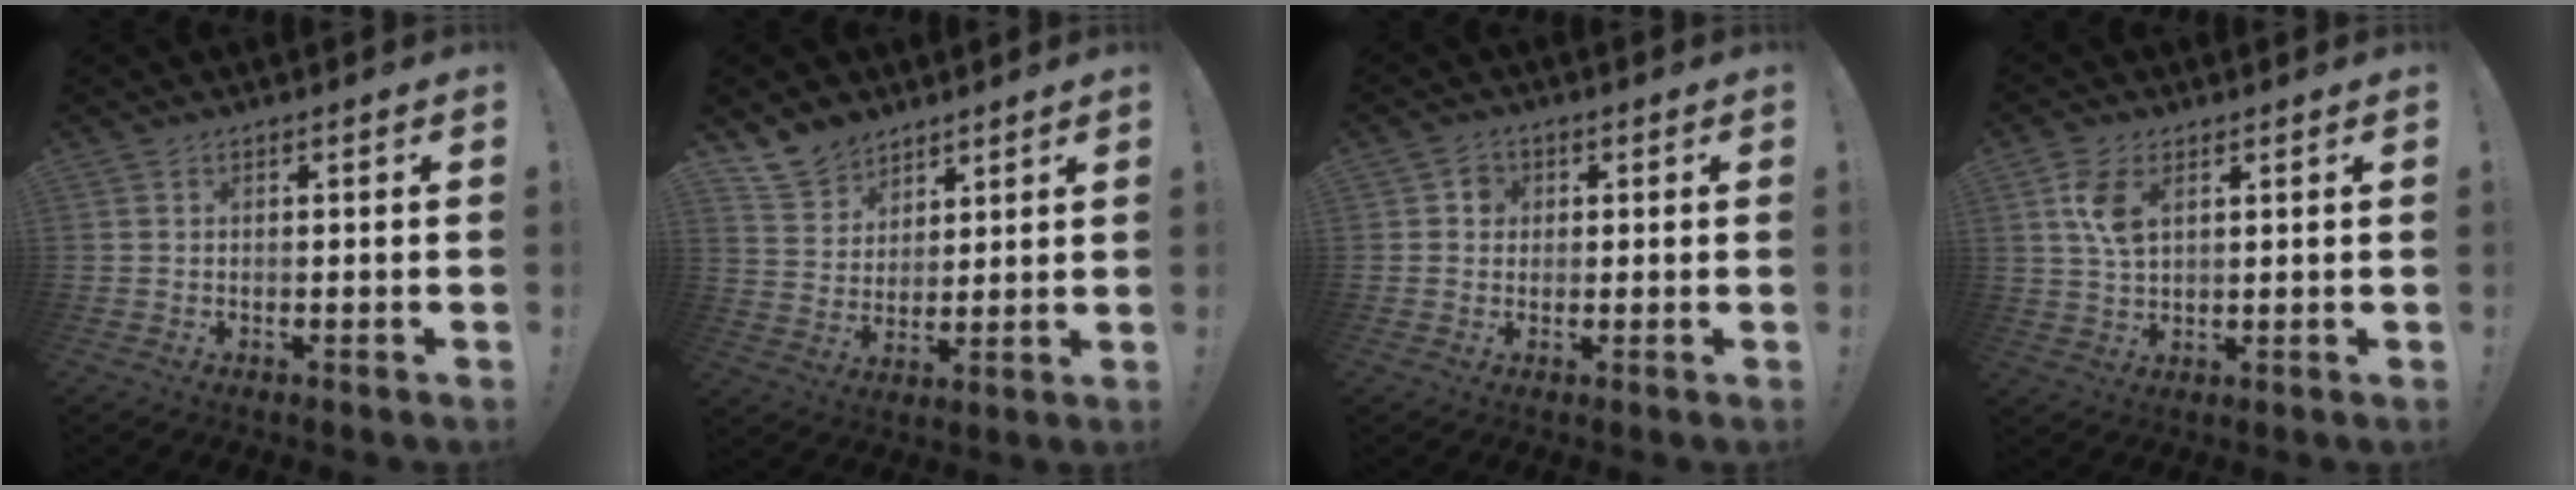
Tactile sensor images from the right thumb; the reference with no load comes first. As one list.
[{"total": 10.0, "force": [8.0, 5.9, 1.5], "torque": [-0.030, -0.057, 0.160]}, {"total": 3.6, "force": [0.6, 3.4, 1.0], "torque": [-0.010, 0.002, 0.008]}, {"total": 7.4, "force": [2.9, 4.2, 5.4], "torque": [-0.097, -0.011, 0.049]}]